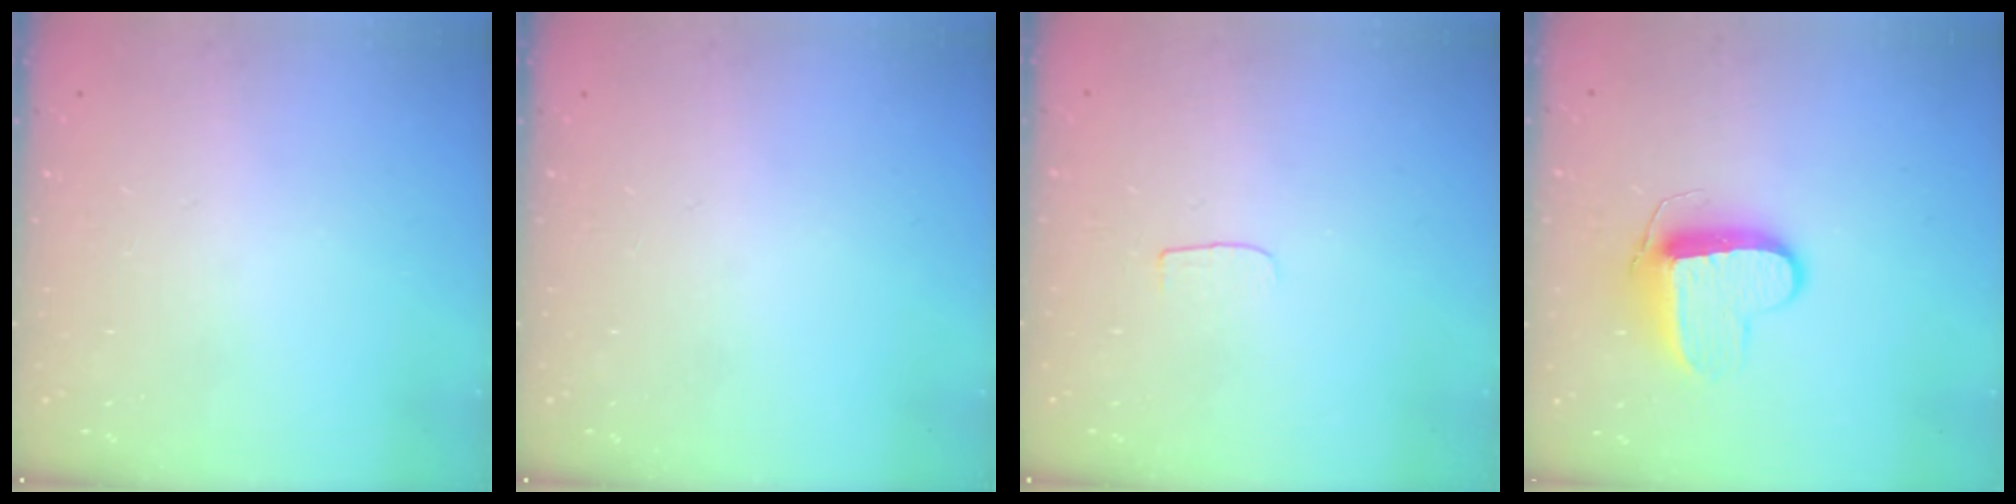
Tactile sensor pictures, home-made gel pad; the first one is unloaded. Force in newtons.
{"total": 0.0}
{"total": 3.1, "press": 3.1, "slide": 0.3}
{"total": 10.3, "press": 10.3, "slide": 0.4}